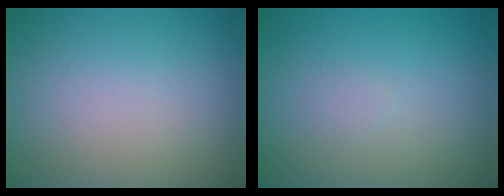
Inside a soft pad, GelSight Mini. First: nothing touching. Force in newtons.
{"total": 0.6, "press": 0.6, "slide": 0.1}